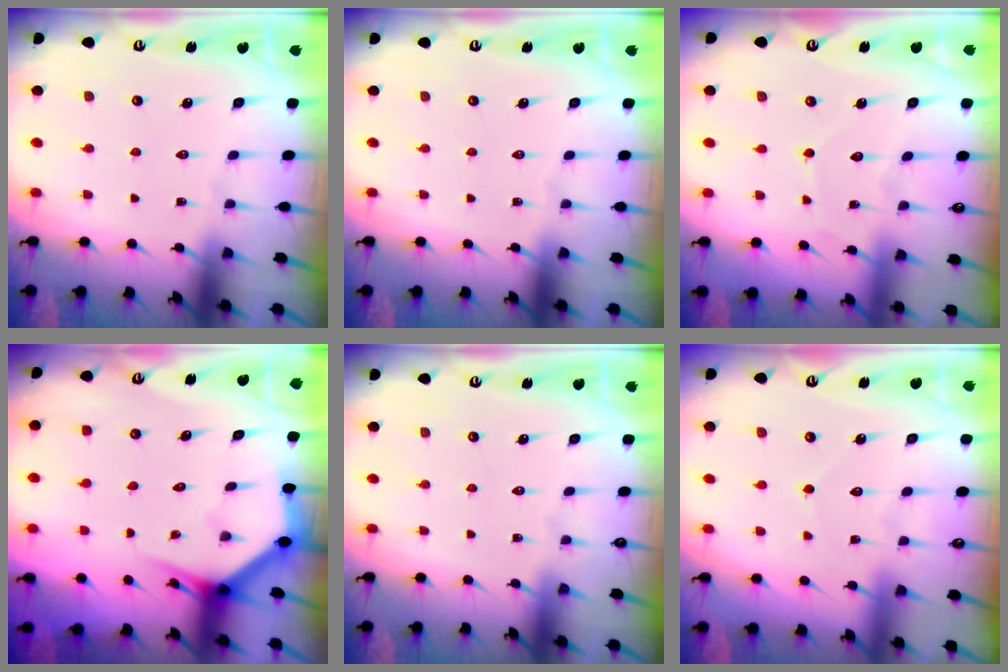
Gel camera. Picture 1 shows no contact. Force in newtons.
{"total": 0.0}
{"total": 4.9, "press": 4.9, "slide": 0.6}
{"total": 3.5, "press": 3.5, "slide": 0.3}
{"total": 0.0}
{"total": 3.5, "press": 3.5, "slide": 0.4}